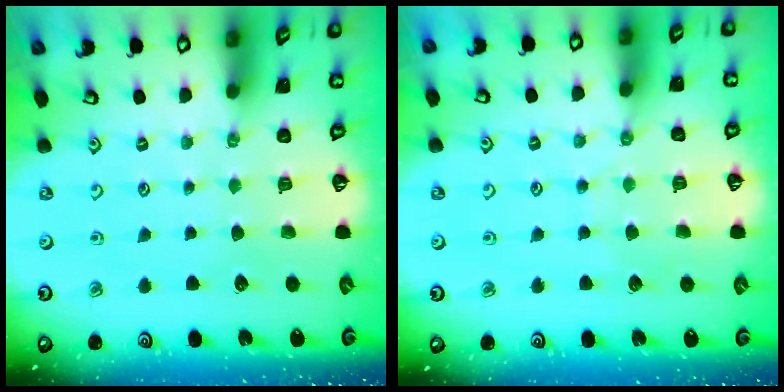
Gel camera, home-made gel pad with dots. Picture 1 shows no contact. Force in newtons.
{"total": 4.8, "press": 4.8, "slide": 0.5}